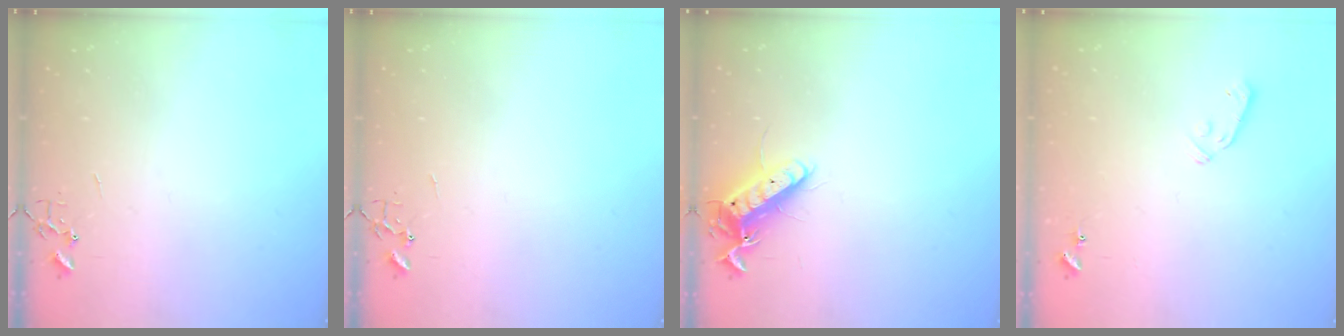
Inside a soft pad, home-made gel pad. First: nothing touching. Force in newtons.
{"total": 0.0}
{"total": 12.2, "press": 12.1, "slide": 1.4}
{"total": 5.3, "press": 5.3, "slide": 0.7}